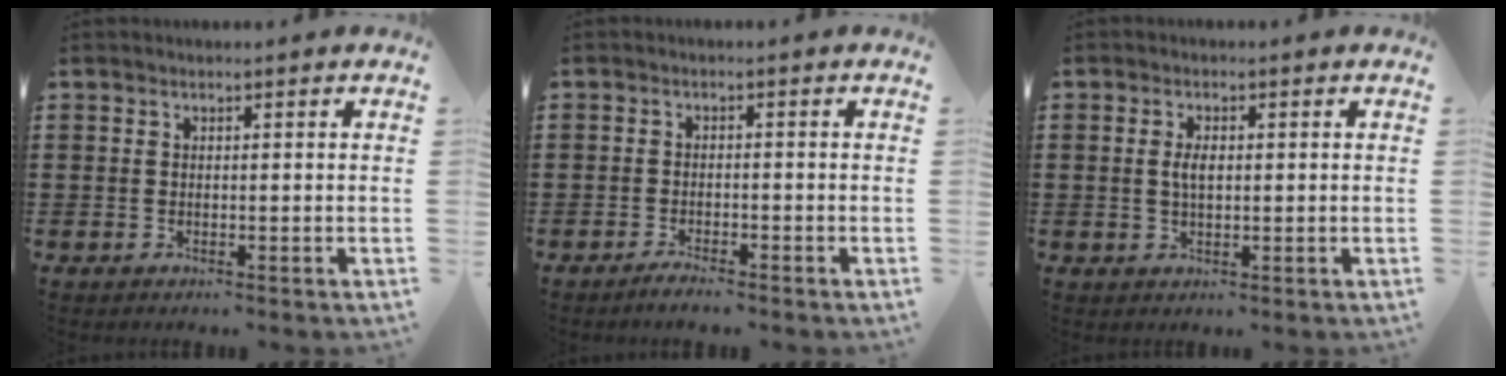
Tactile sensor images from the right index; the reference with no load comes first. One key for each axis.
{"total": 1.6, "fx": -1.6, "fy": 0.1, "fz": 0.4, "tx": -0.011, "ty": 0.001, "tz": -0.030}
{"total": 2.7, "fx": 0.2, "fy": 1.1, "fz": 2.4, "tx": -0.050, "ty": 0.005, "tz": 0.002}